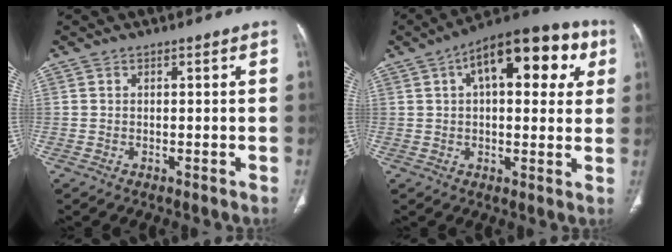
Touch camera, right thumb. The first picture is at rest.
{"total": 19.4, "force": [6.8, 9.1, 15.7], "torque": [-0.184, 0.024, 0.089]}